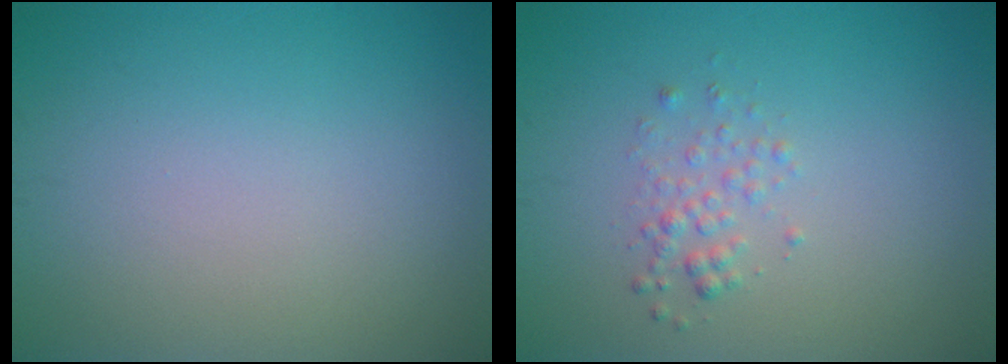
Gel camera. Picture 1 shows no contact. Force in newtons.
{"total": 1.4, "press": 1.4, "slide": 0.1}